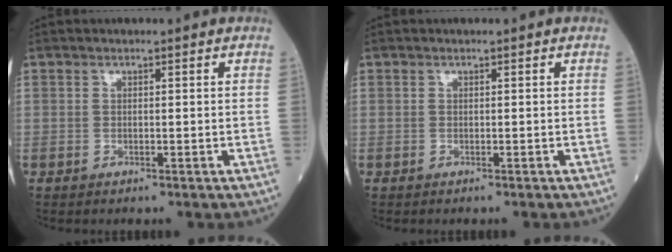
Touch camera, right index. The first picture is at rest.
{"total": 0.0}